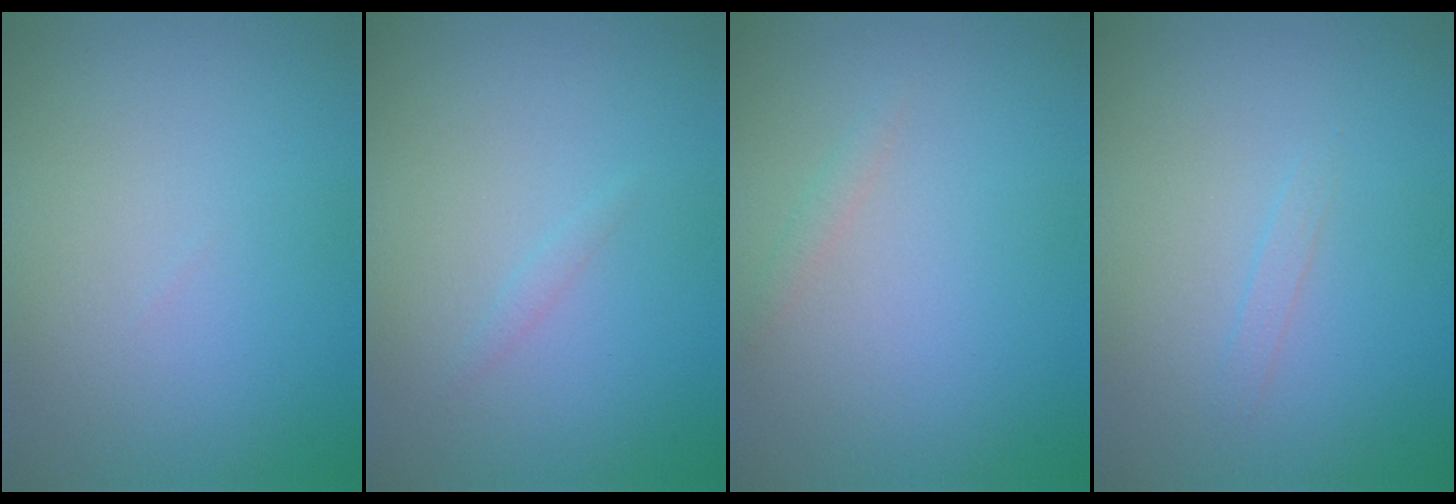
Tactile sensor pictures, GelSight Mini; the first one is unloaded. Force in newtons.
{"total": 0.6, "press": 0.6, "slide": 0.0}
{"total": 0.7, "press": 0.7, "slide": 0.1}
{"total": 0.7, "press": 0.7, "slide": 0.0}